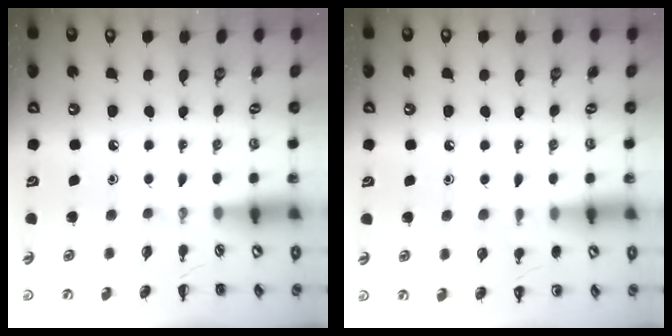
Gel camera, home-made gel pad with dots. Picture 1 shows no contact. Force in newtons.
{"total": 6.8, "press": 6.4, "slide": 2.1}